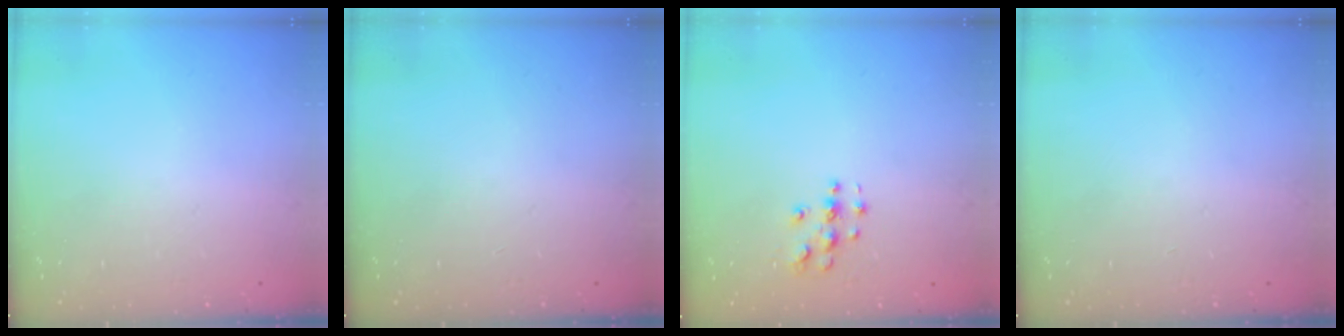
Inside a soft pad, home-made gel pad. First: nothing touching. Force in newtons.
{"total": 0.0}
{"total": 3.9, "press": 3.9, "slide": 0.5}
{"total": 0.0}